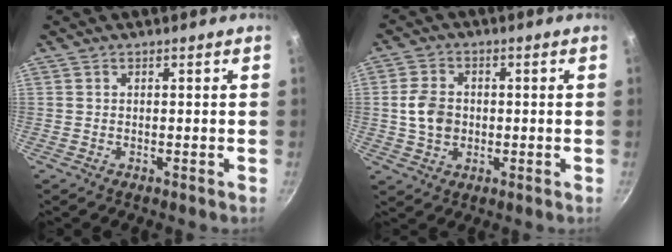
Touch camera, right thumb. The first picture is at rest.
{"total": 6.8, "force": [-0.1, 5.3, 4.3], "torque": [-0.066, 0.009, -0.006]}